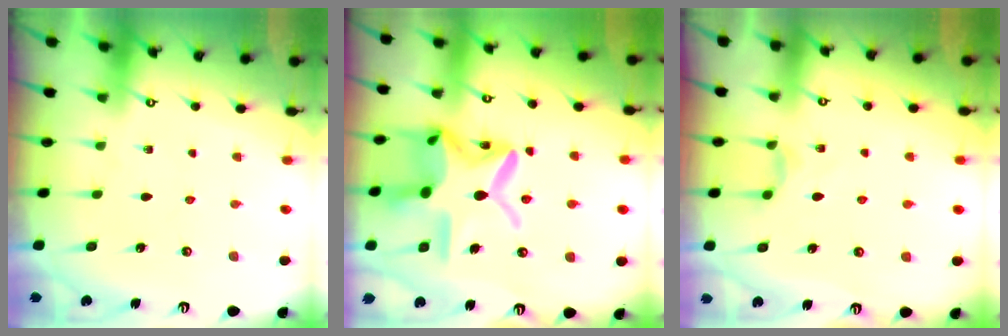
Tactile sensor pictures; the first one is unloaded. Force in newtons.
{"total": 20.0, "press": 20.0, "slide": 1.6}
{"total": 4.2, "press": 4.2, "slide": 0.7}